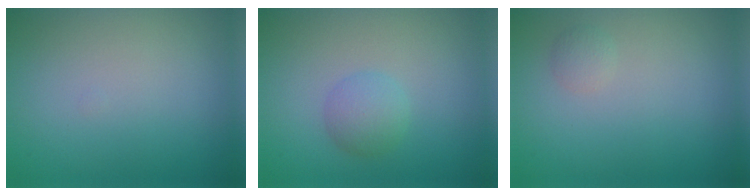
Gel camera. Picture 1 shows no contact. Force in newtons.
{"total": 2.0, "press": 2.0, "slide": 0.0}
{"total": 0.8, "press": 0.8, "slide": 0.1}